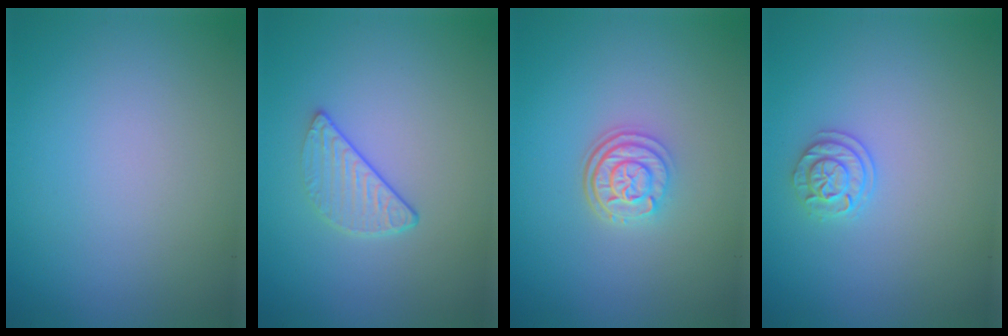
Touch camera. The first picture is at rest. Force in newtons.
{"total": 2.2, "press": 1.5, "slide": 1.6}
{"total": 3.0, "press": 2.5, "slide": 1.8}
{"total": 1.9, "press": 1.7, "slide": 0.8}